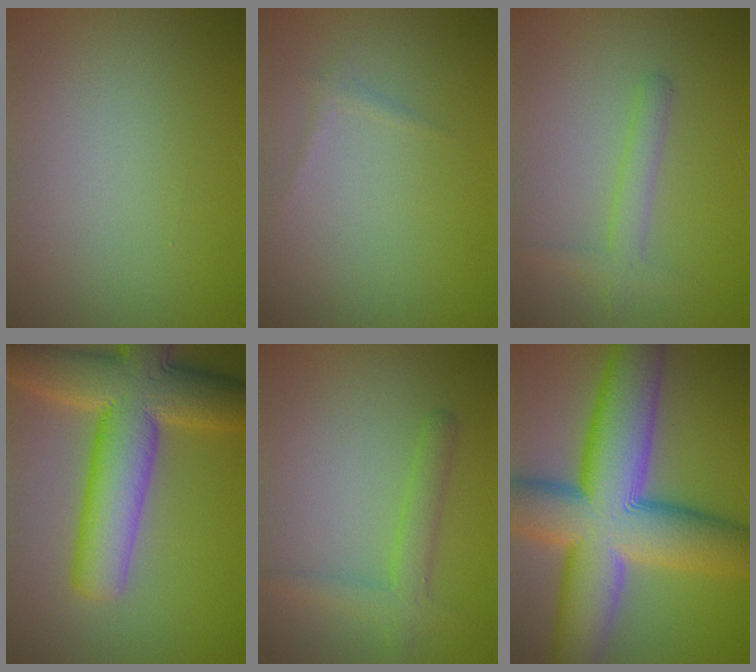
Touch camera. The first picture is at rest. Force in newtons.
{"total": 0.6, "press": 0.6, "slide": 0.1}
{"total": 2.1, "press": 2.1, "slide": 0.1}
{"total": 11.5, "press": 11.5, "slide": 0.5}
{"total": 2.7, "press": 2.7, "slide": 0.1}
{"total": 15.9, "press": 15.8, "slide": 0.5}